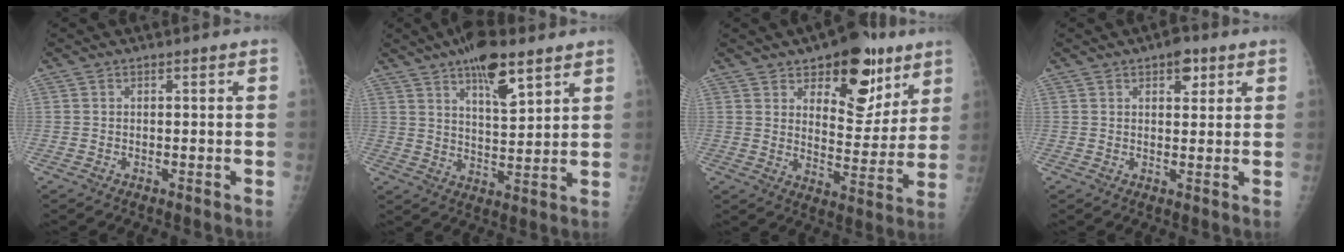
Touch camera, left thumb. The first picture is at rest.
{"total": 11.3, "force": [6.9, 3.9, 8.0], "torque": [-0.111, -0.034, 0.114]}
{"total": 16.3, "force": [9.1, 8.4, 10.6], "torque": [-0.086, -0.050, 0.134]}
{"total": 4.1, "force": [2.2, 2.2, 2.6], "torque": [-0.016, -0.007, 0.026]}